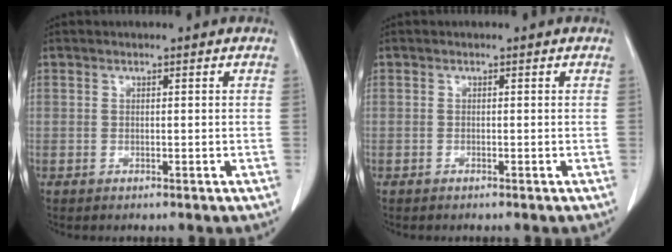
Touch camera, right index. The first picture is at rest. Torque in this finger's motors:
{"motor_torque": [-0.03, 0.04, 0.01, 0.01]}